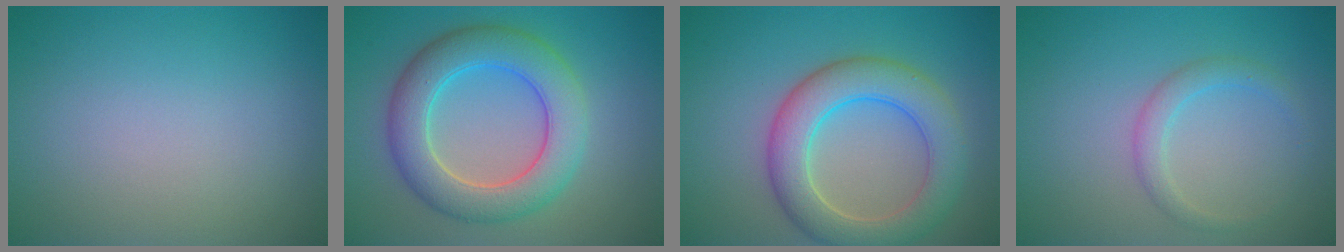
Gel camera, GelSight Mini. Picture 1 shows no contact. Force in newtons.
{"total": 7.0, "press": 7.0, "slide": 0.4}
{"total": 6.5, "press": 6.5, "slide": 0.3}
{"total": 1.9, "press": 1.9, "slide": 0.2}